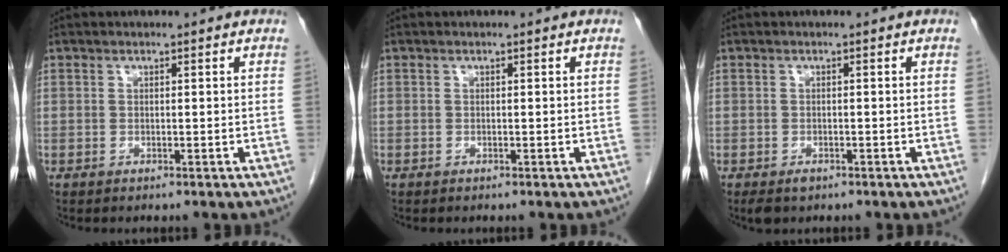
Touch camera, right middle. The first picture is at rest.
{"total": 0.0}
{"total": 2.2, "force": [-1.4, 1.2, 1.2], "torque": [-0.022, -0.003, -0.015]}